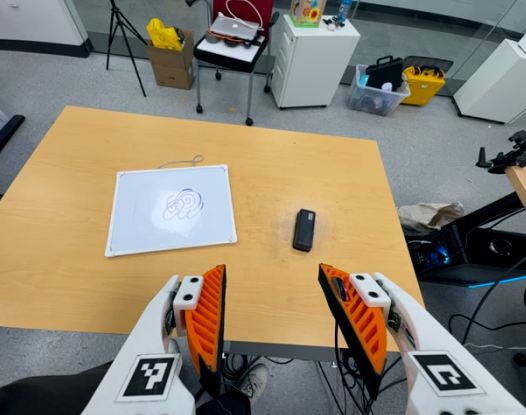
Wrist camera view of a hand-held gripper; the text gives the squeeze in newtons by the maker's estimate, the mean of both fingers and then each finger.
{"total": 0.0}